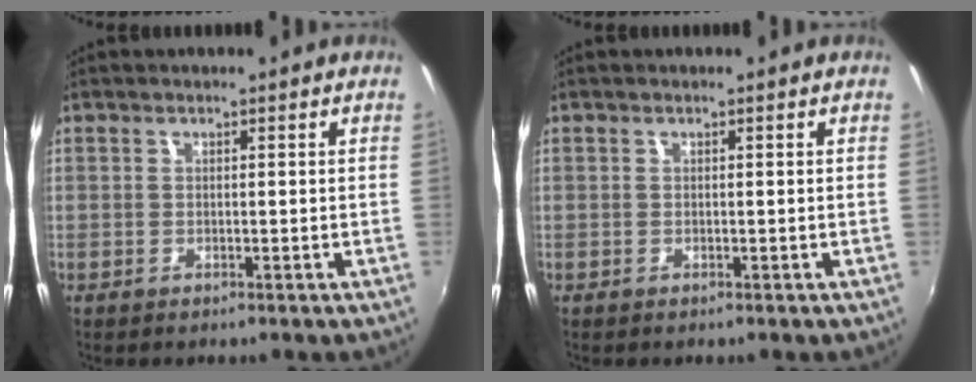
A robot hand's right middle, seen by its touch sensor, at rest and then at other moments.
{"total": 0.0}